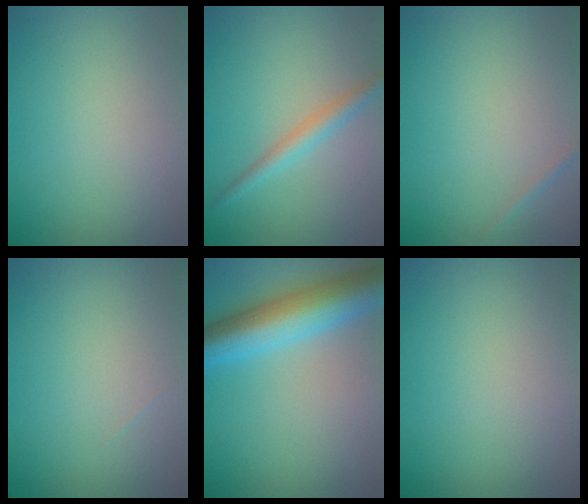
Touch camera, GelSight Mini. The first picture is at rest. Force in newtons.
{"total": 2.2, "press": 2.2, "slide": 0.0}
{"total": 0.6, "press": 0.6, "slide": 0.0}
{"total": 0.0}
{"total": 8.0, "press": 7.9, "slide": 0.2}
{"total": 0.0}